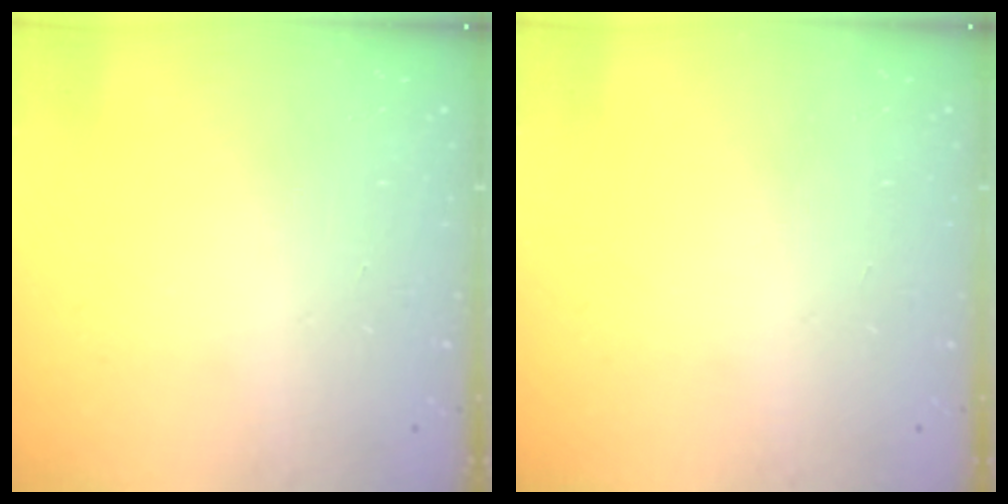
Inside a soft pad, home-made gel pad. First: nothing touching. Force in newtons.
{"total": 0.0}